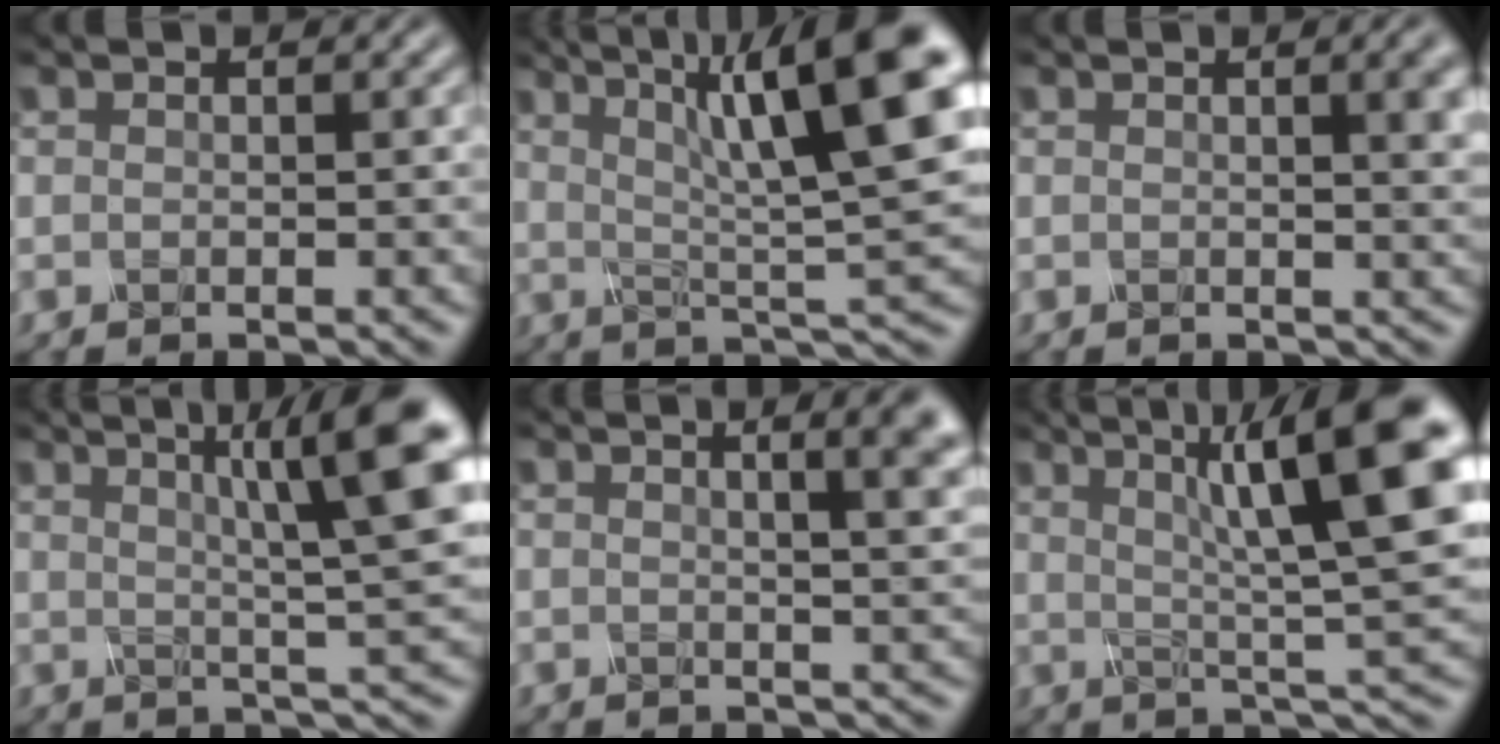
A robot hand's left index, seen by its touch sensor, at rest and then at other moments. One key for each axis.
{"total": 11.8, "fx": 4.2, "fy": 2.1, "fz": 10.8, "tx": -0.153, "ty": 0.017, "tz": 0.071}
{"total": 4.6, "fx": 0.7, "fy": 1.9, "fz": 4.1, "tx": -0.019, "ty": 0.017, "tz": 0.005}
{"total": 9.4, "fx": 2.9, "fy": 1.2, "fz": 8.8, "tx": -0.104, "ty": 0.022, "tz": 0.046}
{"total": 8.1, "fx": 2.8, "fy": 3.3, "fz": 6.9, "tx": -0.034, "ty": 0.053, "tz": 0.011}
{"total": 11.7, "fx": 3.2, "fy": 1.8, "fz": 11.1, "tx": -0.148, "ty": 0.019, "tz": 0.054}